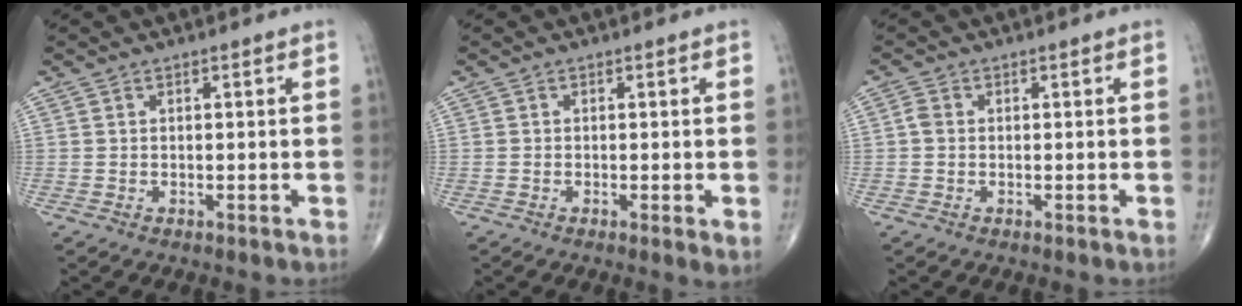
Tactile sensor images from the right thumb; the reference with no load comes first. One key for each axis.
{"total": 2.1, "fx": -0.4, "fy": 0.4, "fz": 2.0, "tx": -0.039, "ty": -0.009, "tz": -0.010}
{"total": 1.6, "fx": -0.1, "fy": 1.2, "fz": 0.9, "tx": -0.015, "ty": 0.003, "tz": -0.004}